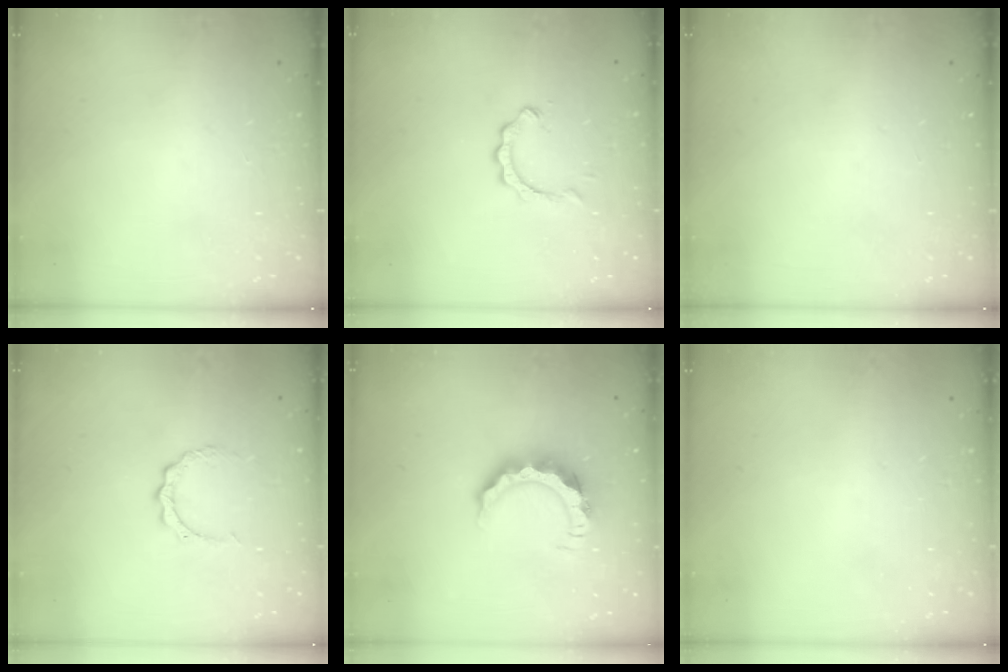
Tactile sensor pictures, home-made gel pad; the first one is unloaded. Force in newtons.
{"total": 2.8, "press": 2.8, "slide": 0.4}
{"total": 0.0}
{"total": 3.6, "press": 3.6, "slide": 0.4}
{"total": 9.3, "press": 9.2, "slide": 1.0}
{"total": 1.6, "press": 1.6, "slide": 0.1}